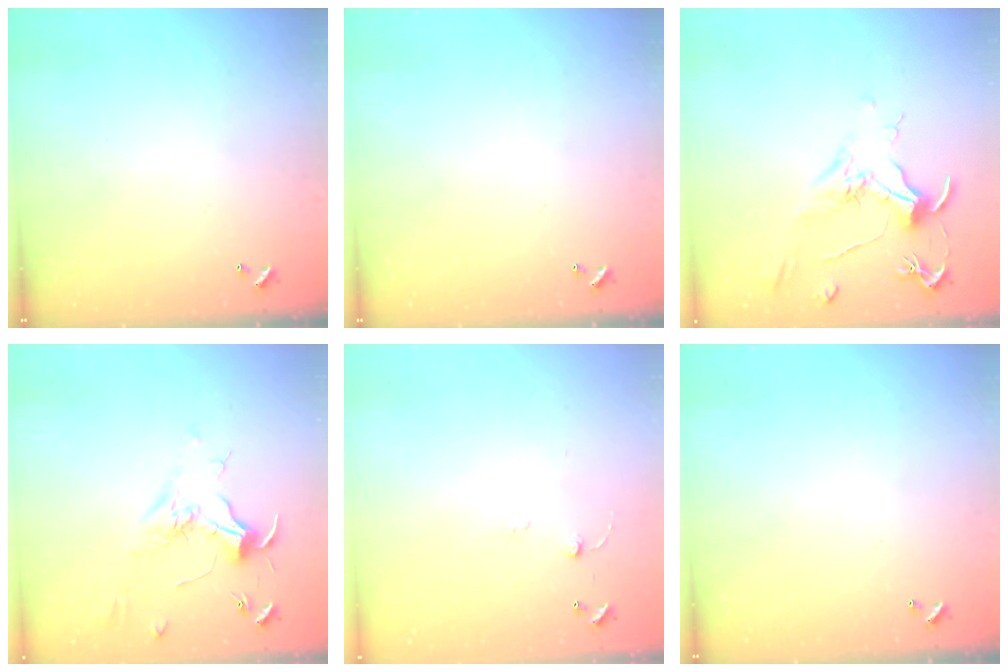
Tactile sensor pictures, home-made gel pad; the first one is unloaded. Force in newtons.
{"total": 0.0}
{"total": 2.0, "press": 1.7, "slide": 0.9}
{"total": 1.8, "press": 1.7, "slide": 0.6}
{"total": 6.2, "press": 6.2, "slide": 0.6}
{"total": 0.0}